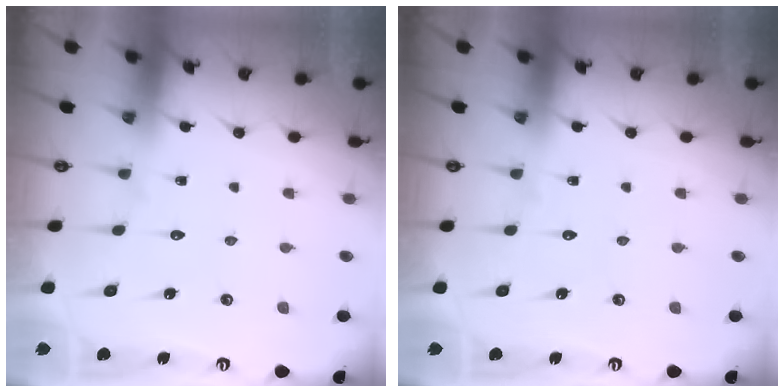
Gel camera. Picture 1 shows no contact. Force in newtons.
{"total": 0.0}